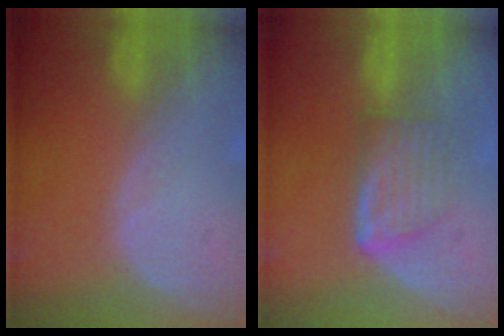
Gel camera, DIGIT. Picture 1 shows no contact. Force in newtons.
{"total": 5.8, "press": 5.3, "slide": 2.4}